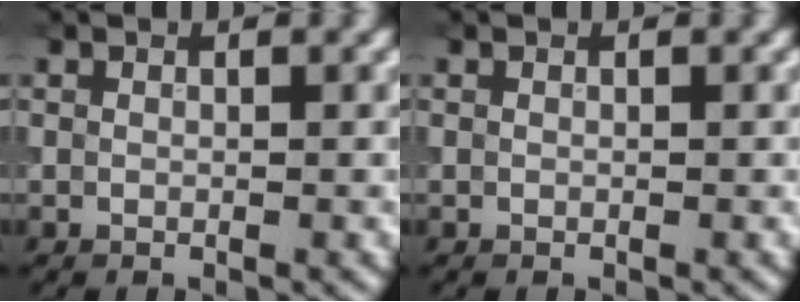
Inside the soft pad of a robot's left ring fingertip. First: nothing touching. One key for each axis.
{"total": 0.0}